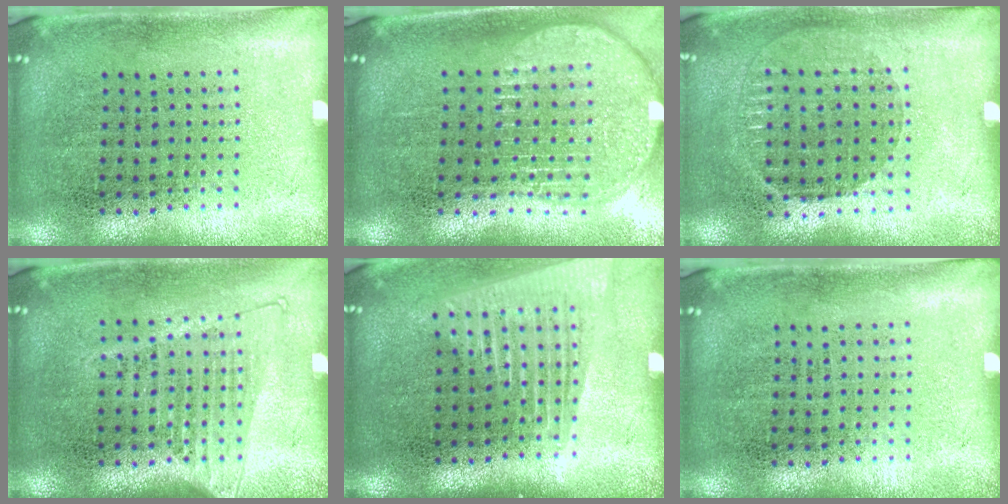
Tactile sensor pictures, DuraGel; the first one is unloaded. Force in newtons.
{"total": 2.0, "press": 1.7, "slide": 1.1}
{"total": 0.9, "press": 0.8, "slide": 0.3}
{"total": 1.3, "press": 1.1, "slide": 0.5}
{"total": 1.6, "press": 1.4, "slide": 0.7}
{"total": 0.0}